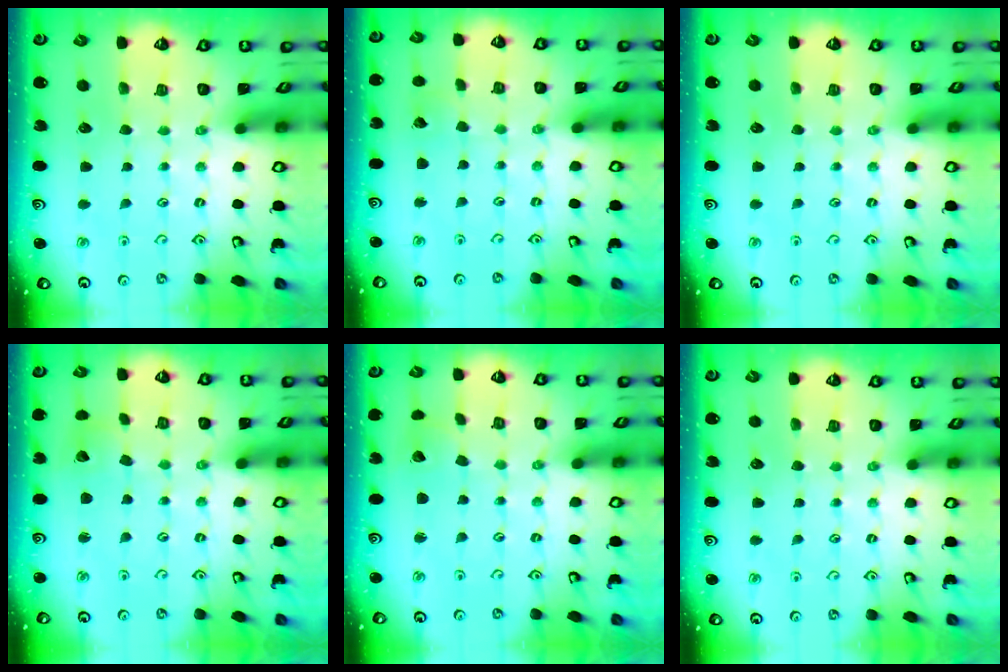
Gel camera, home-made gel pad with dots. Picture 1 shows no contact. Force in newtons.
{"total": 1.7, "press": 1.7, "slide": 0.1}
{"total": 0.0}
{"total": 2.4, "press": 2.4, "slide": 0.3}
{"total": 2.4, "press": 2.4, "slide": 0.3}
{"total": 0.0}